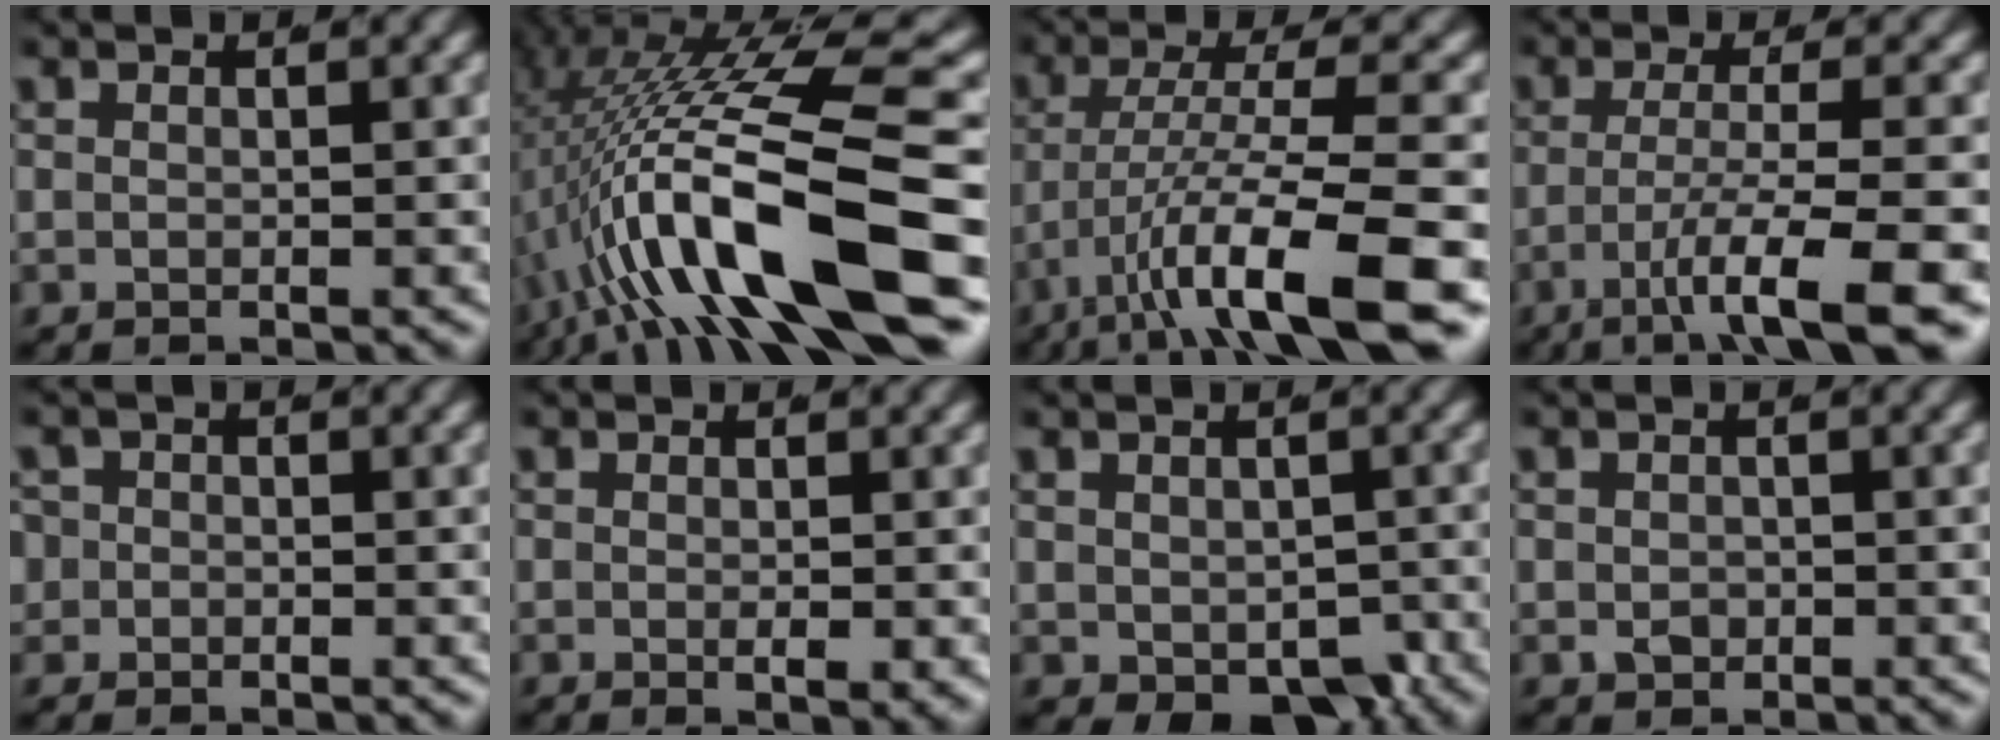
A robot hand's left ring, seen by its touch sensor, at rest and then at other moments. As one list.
[{"total": 14.8, "force": [-1.9, 5.0, 13.8], "torque": [-0.223, -0.002, -0.014]}, {"total": 9.5, "force": [-4.9, 2.5, 7.8], "torque": [-0.138, -0.024, -0.061]}, {"total": 8.3, "force": [-5.3, 1.1, 6.3], "torque": [-0.098, -0.025, -0.068]}, {"total": 1.8, "force": [-0.4, 1.7, 0.4], "torque": [-0.013, -0.014, -0.003]}, {"total": 1.4, "force": [-0.2, 0.3, 1.3], "torque": [-0.021, -0.007, 0.000]}, {"total": 4.7, "force": [-2.5, 2.7, 2.9], "torque": [-0.044, -0.032, -0.019]}, {"total": 1.1, "force": [-0.4, 0.9, 0.6], "torque": [-0.013, -0.012, 0.004]}]